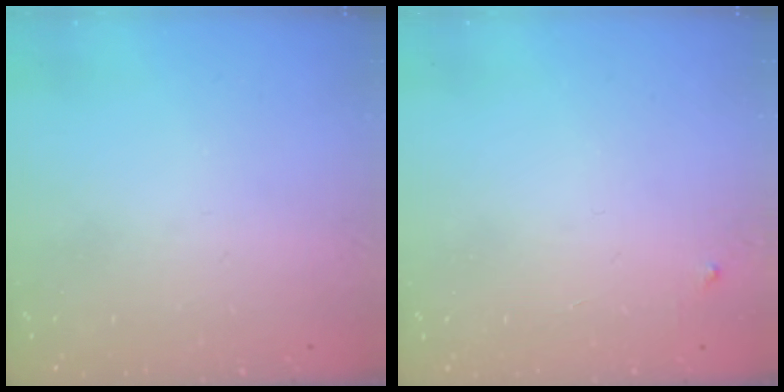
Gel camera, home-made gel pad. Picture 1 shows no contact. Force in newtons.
{"total": 3.5, "press": 3.4, "slide": 0.4}